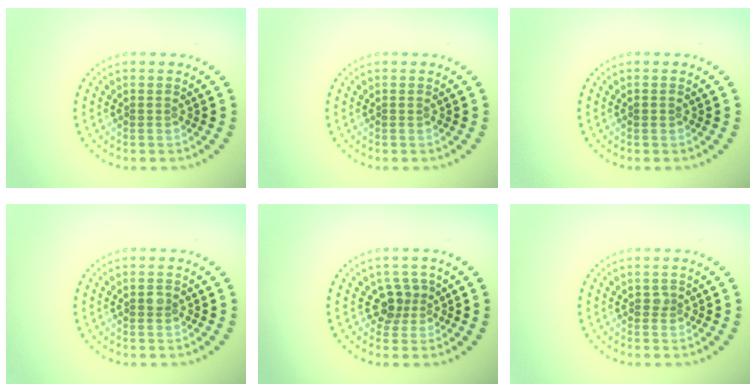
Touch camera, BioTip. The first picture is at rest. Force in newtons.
{"total": 0.0}
{"total": 0.5, "press": 0.5, "slide": 0.1}
{"total": 0.8, "press": 0.8, "slide": 0.1}
{"total": 2.4, "press": 1.8, "slide": 1.5}
{"total": 0.6, "press": 0.5, "slide": 0.3}